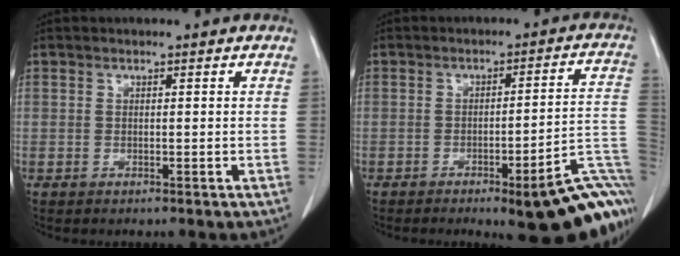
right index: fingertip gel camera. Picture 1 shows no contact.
{"total": 17.0, "force": [-10.2, 2.3, 13.4], "torque": [-0.056, 0.026, -0.125]}